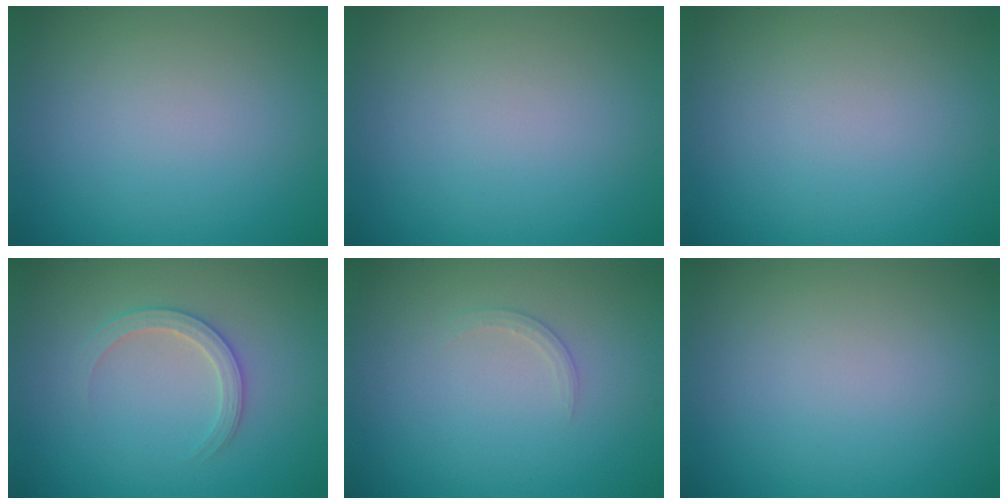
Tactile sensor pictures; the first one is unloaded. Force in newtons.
{"total": 0.0}
{"total": 0.0}
{"total": 2.2, "press": 2.2, "slide": 0.2}
{"total": 1.0, "press": 1.0, "slide": 0.0}
{"total": 0.0}